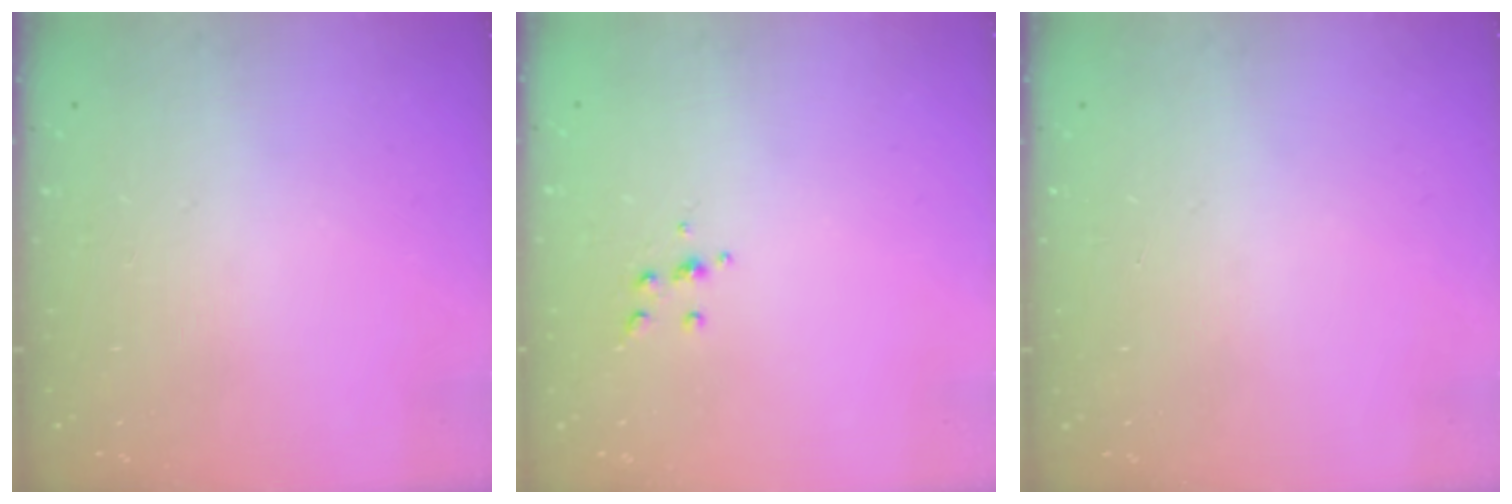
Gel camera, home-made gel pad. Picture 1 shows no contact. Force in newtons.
{"total": 4.0, "press": 3.9, "slide": 0.9}
{"total": 0.0}